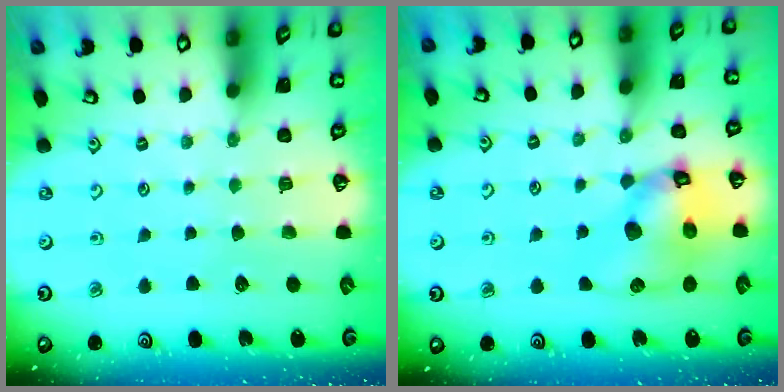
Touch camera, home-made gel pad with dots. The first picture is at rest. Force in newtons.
{"total": 13.3, "press": 13.1, "slide": 1.8}